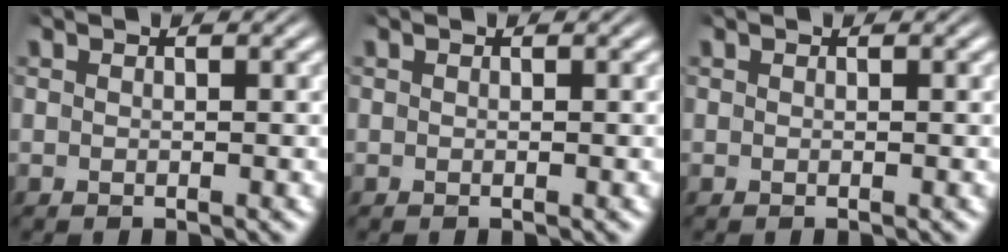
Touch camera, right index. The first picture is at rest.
{"total": 0.0}
{"total": 0.0}